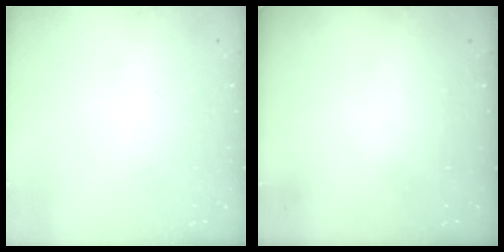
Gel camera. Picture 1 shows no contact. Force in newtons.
{"total": 0.0}